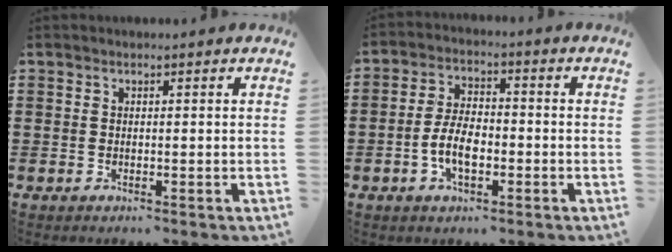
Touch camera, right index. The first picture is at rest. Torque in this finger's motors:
{"motor_torque": [1.13, 1.00, 0.56, 0.14]}